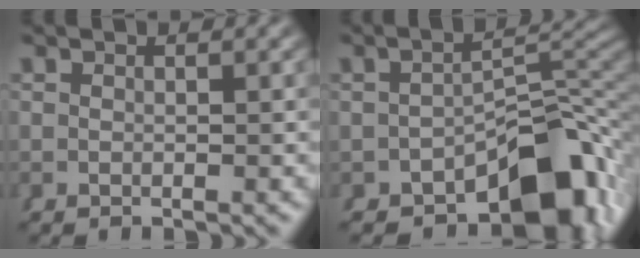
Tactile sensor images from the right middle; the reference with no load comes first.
{"total": 9.4, "force": [-5.8, 3.8, 6.3], "torque": [-0.049, -0.004, -0.081]}